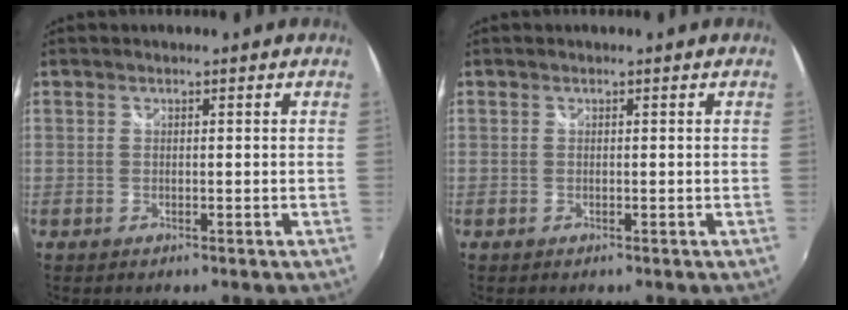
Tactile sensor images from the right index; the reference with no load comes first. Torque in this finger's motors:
{"motor_torque": [-0.09, 0.07, 0.01, 0.00]}